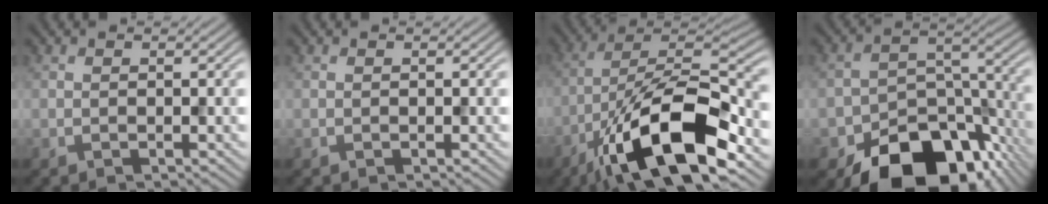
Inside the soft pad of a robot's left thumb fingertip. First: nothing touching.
{"total": 0.0}
{"total": 16.1, "force": [-8.8, 5.6, 12.3], "torque": [-0.207, 0.003, -0.172]}
{"total": 15.8, "force": [-10.4, 8.7, 8.2], "torque": [-0.140, -0.036, -0.160]}